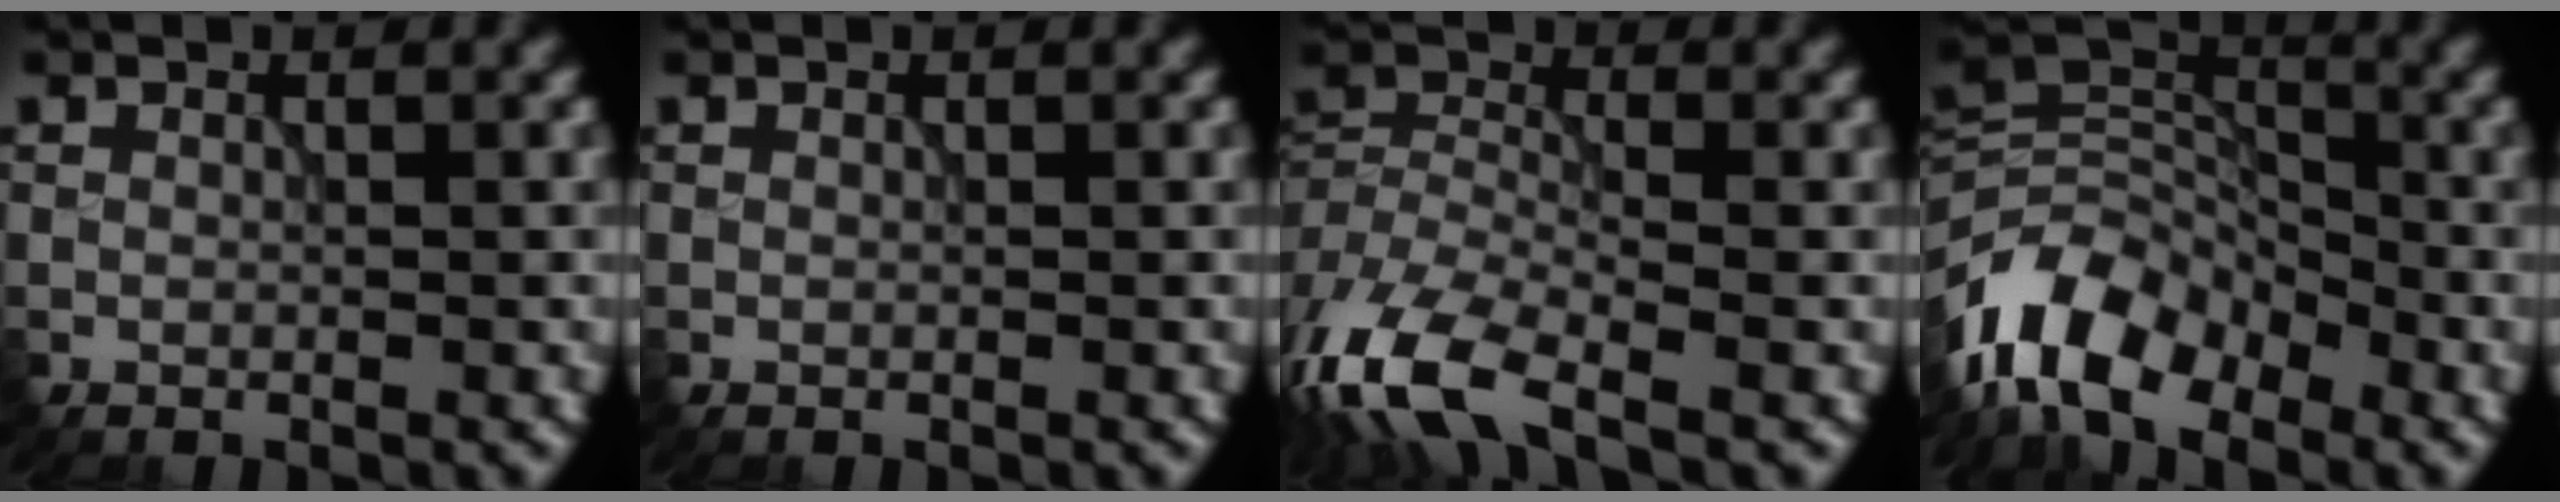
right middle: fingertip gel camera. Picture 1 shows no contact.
{"total": 0.0}
{"total": 9.9, "force": [-6.0, 4.1, 6.7], "torque": [-0.148, -0.015, -0.124]}
{"total": 7.9, "force": [-5.1, 4.4, 4.2], "torque": [-0.071, 0.003, -0.108]}